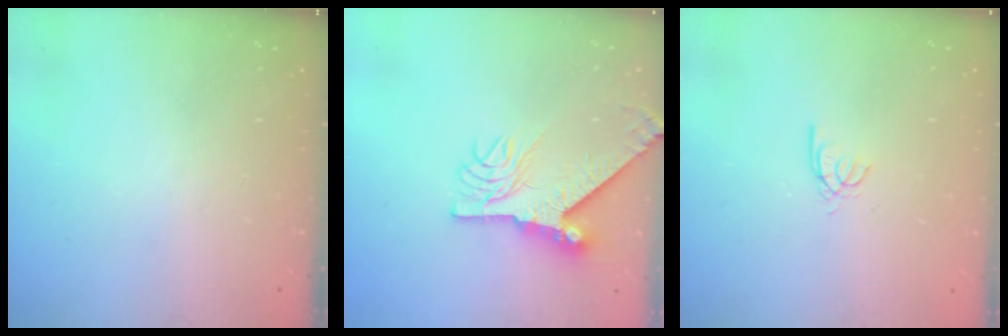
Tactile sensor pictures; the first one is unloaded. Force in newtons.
{"total": 10.0, "press": 9.8, "slide": 1.6}
{"total": 2.6, "press": 2.6, "slide": 0.3}